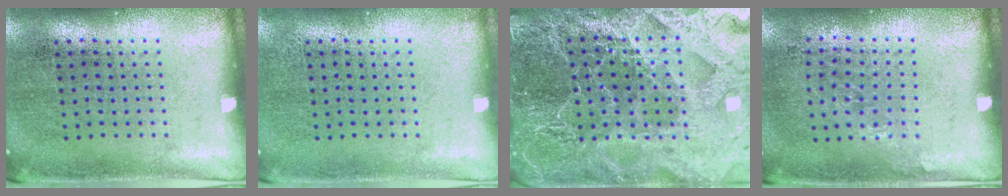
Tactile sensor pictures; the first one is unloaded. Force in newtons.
{"total": 0.0}
{"total": 5.1, "press": 4.6, "slide": 2.3}
{"total": 0.8, "press": 0.6, "slide": 0.5}